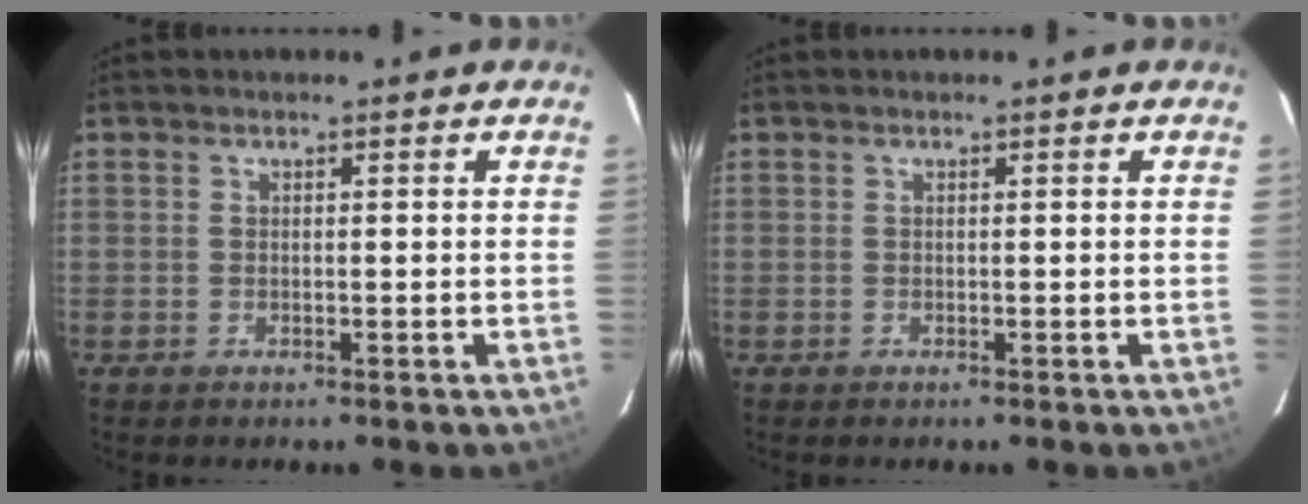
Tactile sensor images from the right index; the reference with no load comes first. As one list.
[{"total": 0.0}]